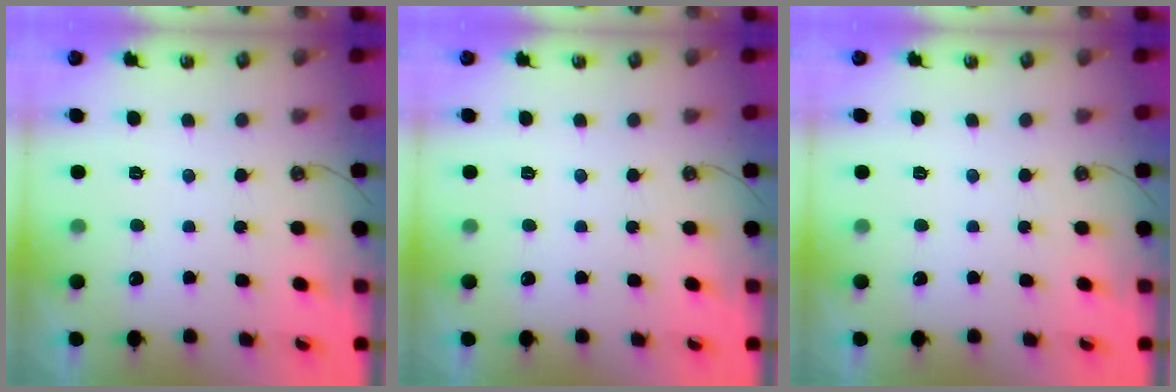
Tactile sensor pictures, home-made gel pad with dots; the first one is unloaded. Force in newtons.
{"total": 0.0}
{"total": 0.0}